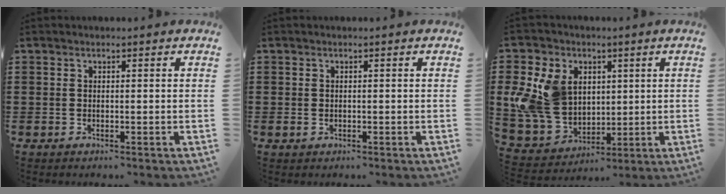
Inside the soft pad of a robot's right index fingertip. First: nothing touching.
{"total": 0.6, "force": [-0.1, 0.6, 0.3], "torque": [-0.007, 0.003, -0.003]}
{"total": 13.7, "force": [2.2, 10.8, 8.1], "torque": [-0.223, 0.018, 0.045]}